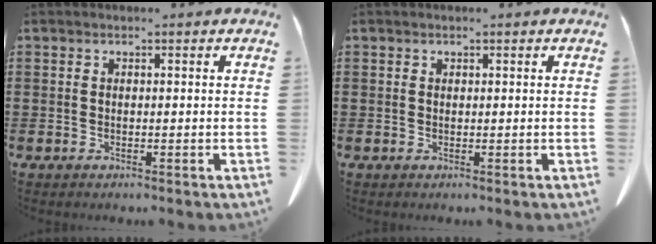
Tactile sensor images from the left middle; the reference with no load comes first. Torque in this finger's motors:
{"motor_torque": [-0.21, 0.42, -0.01, -0.01]}